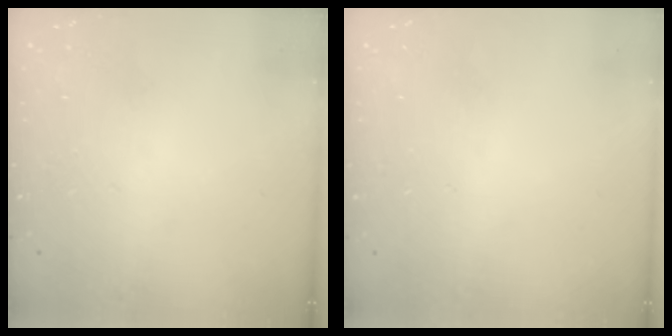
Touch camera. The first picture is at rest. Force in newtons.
{"total": 0.6, "press": 0.6, "slide": 0.2}